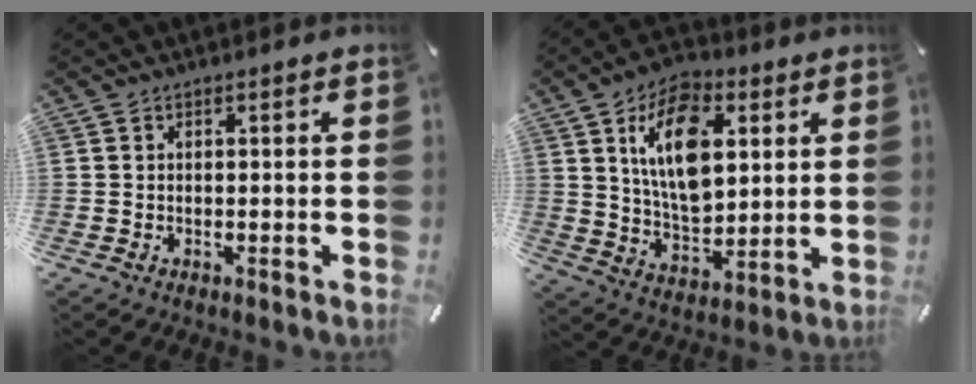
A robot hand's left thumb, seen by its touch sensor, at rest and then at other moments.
{"total": 16.3, "force": [5.6, 10.0, 11.6], "torque": [-0.210, -0.004, 0.097]}